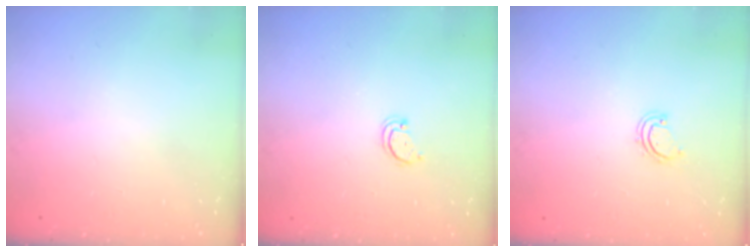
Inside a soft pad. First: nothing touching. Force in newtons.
{"total": 2.2, "press": 2.1, "slide": 0.4}
{"total": 2.5, "press": 2.5, "slide": 0.3}